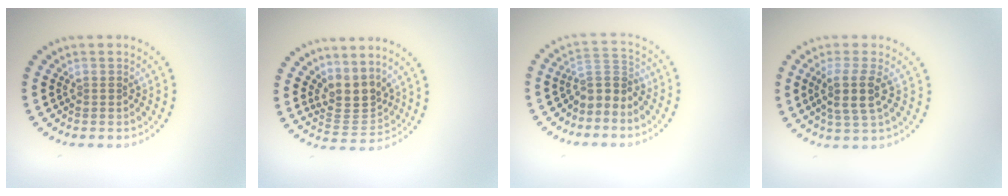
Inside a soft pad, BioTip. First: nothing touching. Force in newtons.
{"total": 3.2, "press": 2.5, "slide": 2.1}
{"total": 2.7, "press": 2.0, "slide": 1.9}
{"total": 3.0, "press": 2.6, "slide": 1.6}